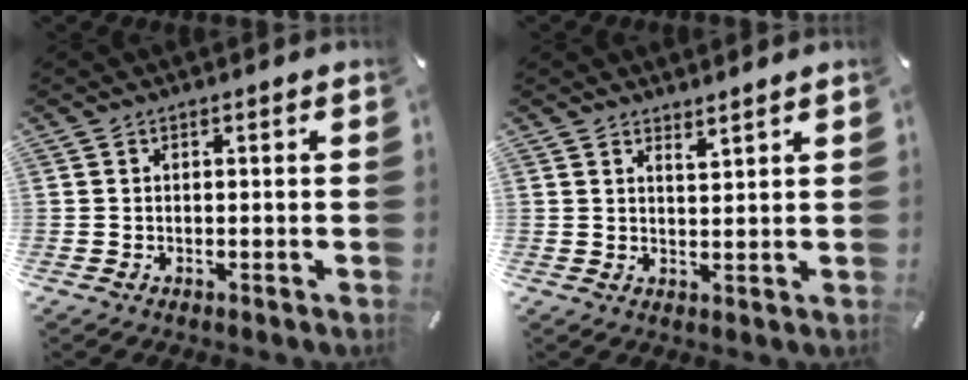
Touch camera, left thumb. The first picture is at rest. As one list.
[{"total": 2.4, "force": [2.4, -0.1, 0.1], "torque": [-0.004, -0.012, 0.045]}]